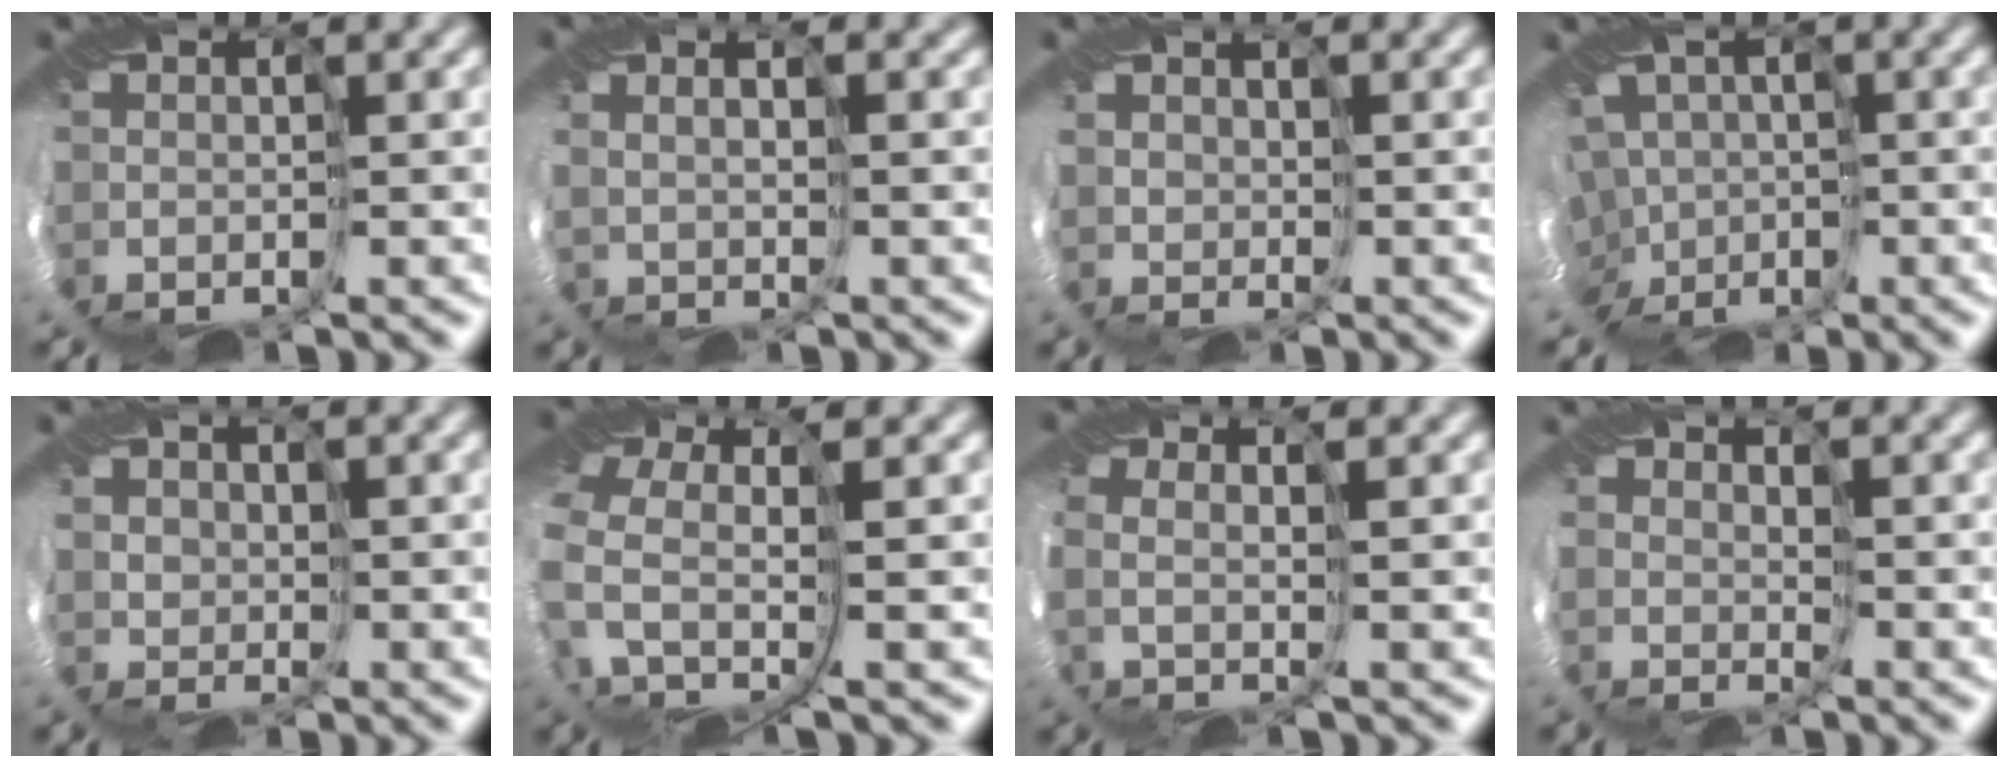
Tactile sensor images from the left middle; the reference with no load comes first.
{"total": 2.0, "force": [2.0, -0.2, 0.1], "torque": [0.001, 0.015, 0.026]}
{"total": 2.5, "force": [1.7, -0.3, -1.8], "torque": [0.021, 0.008, 0.036]}
{"total": 6.0, "force": [-1.0, 5.3, 2.5], "torque": [-0.033, 0.006, -0.031]}
{"total": 2.6, "force": [1.7, -0.3, -2.0], "torque": [0.024, 0.006, 0.034]}
{"total": 4.5, "force": [-0.6, 2.4, 3.8], "torque": [-0.126, -0.024, -0.016]}
{"total": 1.2, "force": [0.8, 0.2, 0.9], "torque": [-0.016, 0.004, 0.019]}
{"total": 2.5, "force": [1.4, -1.4, -1.6], "torque": [0.022, -0.002, 0.025]}